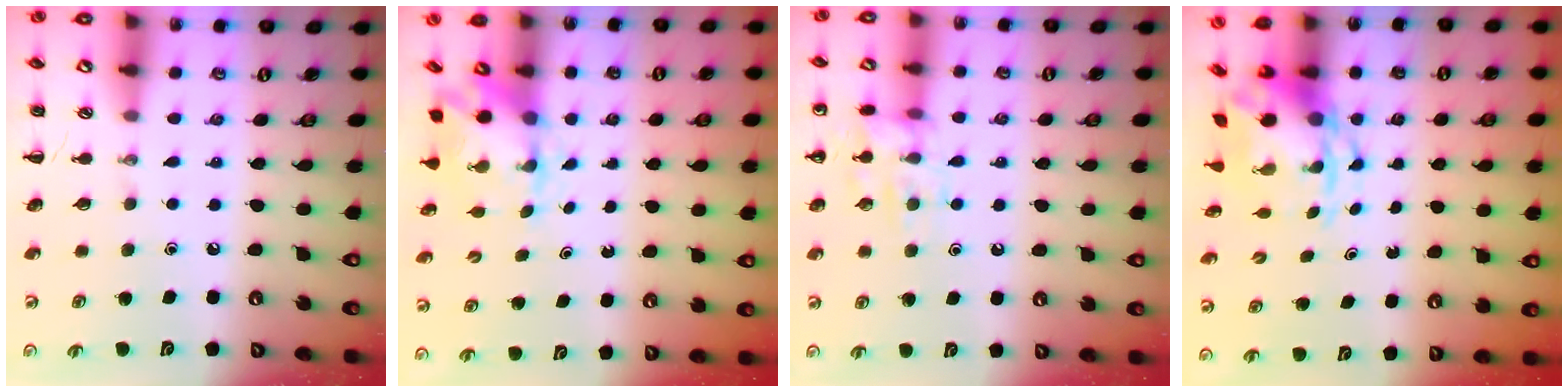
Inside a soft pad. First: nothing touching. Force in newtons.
{"total": 2.5, "press": 2.3, "slide": 1.0}
{"total": 12.0, "press": 12.0, "slide": 0.7}
{"total": 3.7, "press": 3.6, "slide": 0.9}